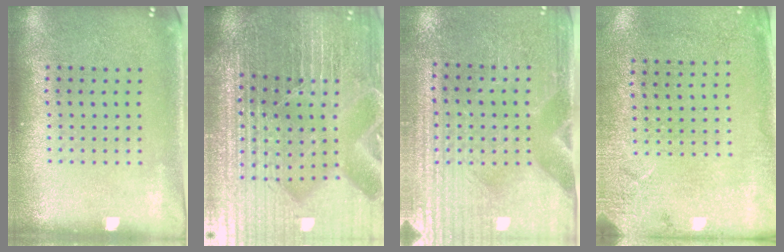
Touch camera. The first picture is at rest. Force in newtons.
{"total": 5.7, "press": 5.3, "slide": 2.2}
{"total": 3.5, "press": 3.3, "slide": 1.2}
{"total": 2.7, "press": 2.2, "slide": 1.6}